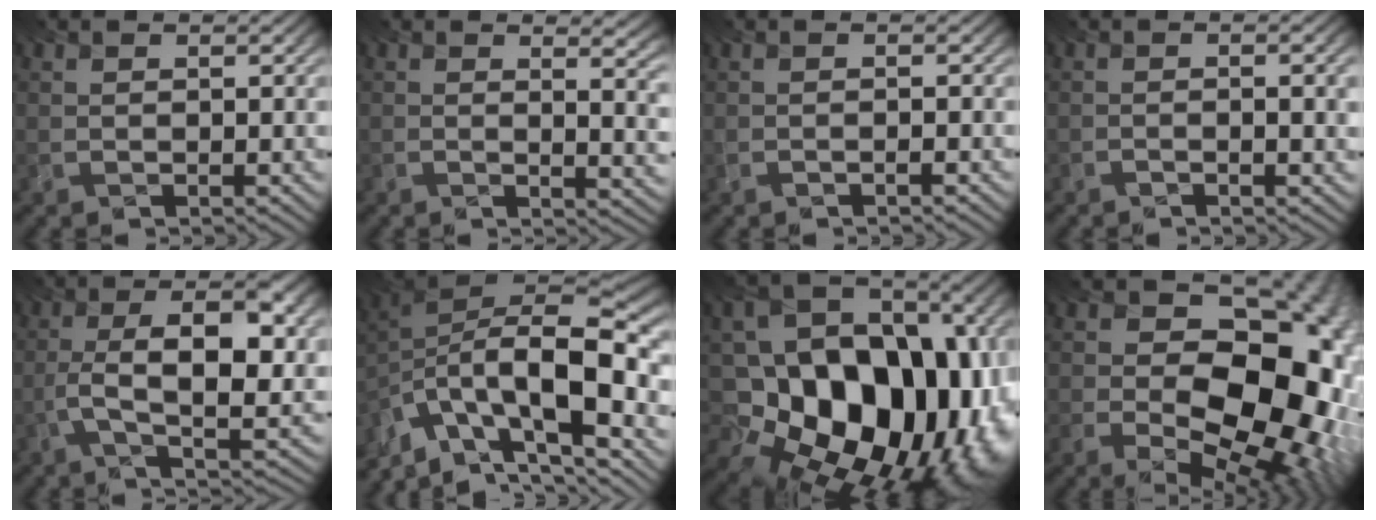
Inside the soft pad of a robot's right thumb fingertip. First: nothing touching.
{"total": 8.7, "force": [4.3, 3.4, 6.8], "torque": [-0.078, 0.026, 0.037]}
{"total": 0.6, "force": [-0.4, 0.1, 0.5], "torque": [-0.010, 0.000, -0.021]}
{"total": 3.1, "force": [-0.5, 0.9, 3.0], "torque": [-0.031, 0.009, -0.025]}
{"total": 9.3, "force": [-1.3, 3.7, 8.5], "torque": [-0.138, -0.011, -0.025]}
{"total": 15.9, "force": [-8.5, 6.3, 11.9], "torque": [-0.210, -0.002, -0.167]}
{"total": 18.8, "force": [-3.9, 14.8, 11.0], "torque": [-0.133, -0.029, -0.072]}
{"total": 17.2, "force": [-0.7, 11.9, 12.4], "torque": [-0.127, -0.024, -0.002]}